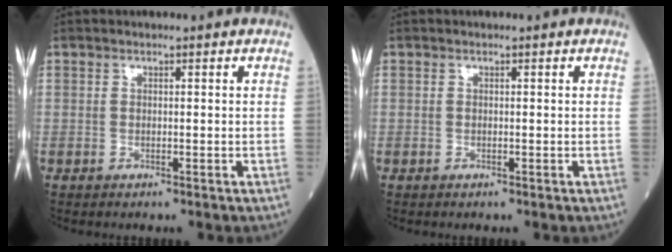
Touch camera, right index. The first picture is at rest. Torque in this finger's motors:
{"motor_torque": [0.06, 0.02, 0.02, -0.01]}